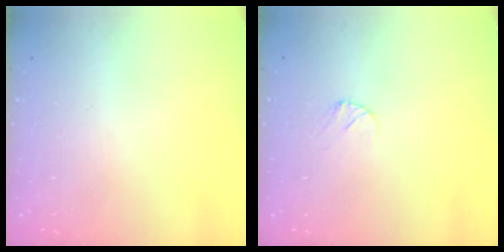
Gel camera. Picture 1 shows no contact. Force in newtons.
{"total": 3.0, "press": 3.0, "slide": 0.4}